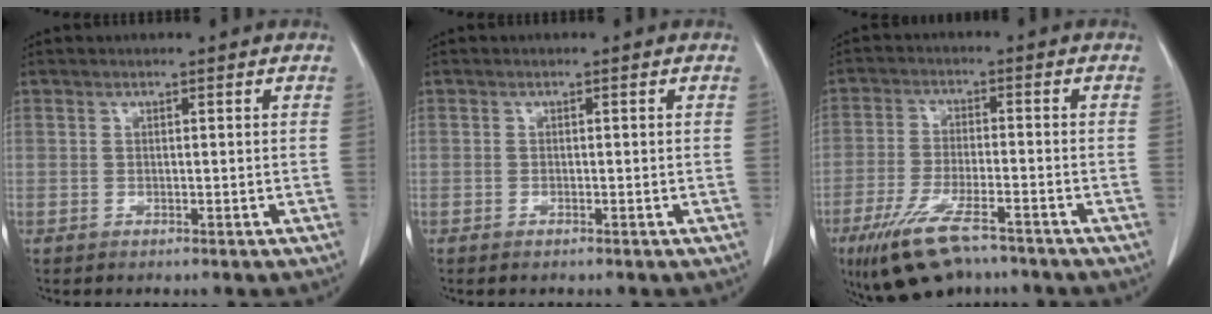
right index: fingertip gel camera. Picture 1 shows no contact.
{"total": 0.5, "force": [-0.4, 0.1, 0.3], "torque": [-0.011, -0.002, -0.006]}
{"total": 11.3, "force": [-7.9, 3.0, 7.5], "torque": [-0.147, -0.021, -0.132]}